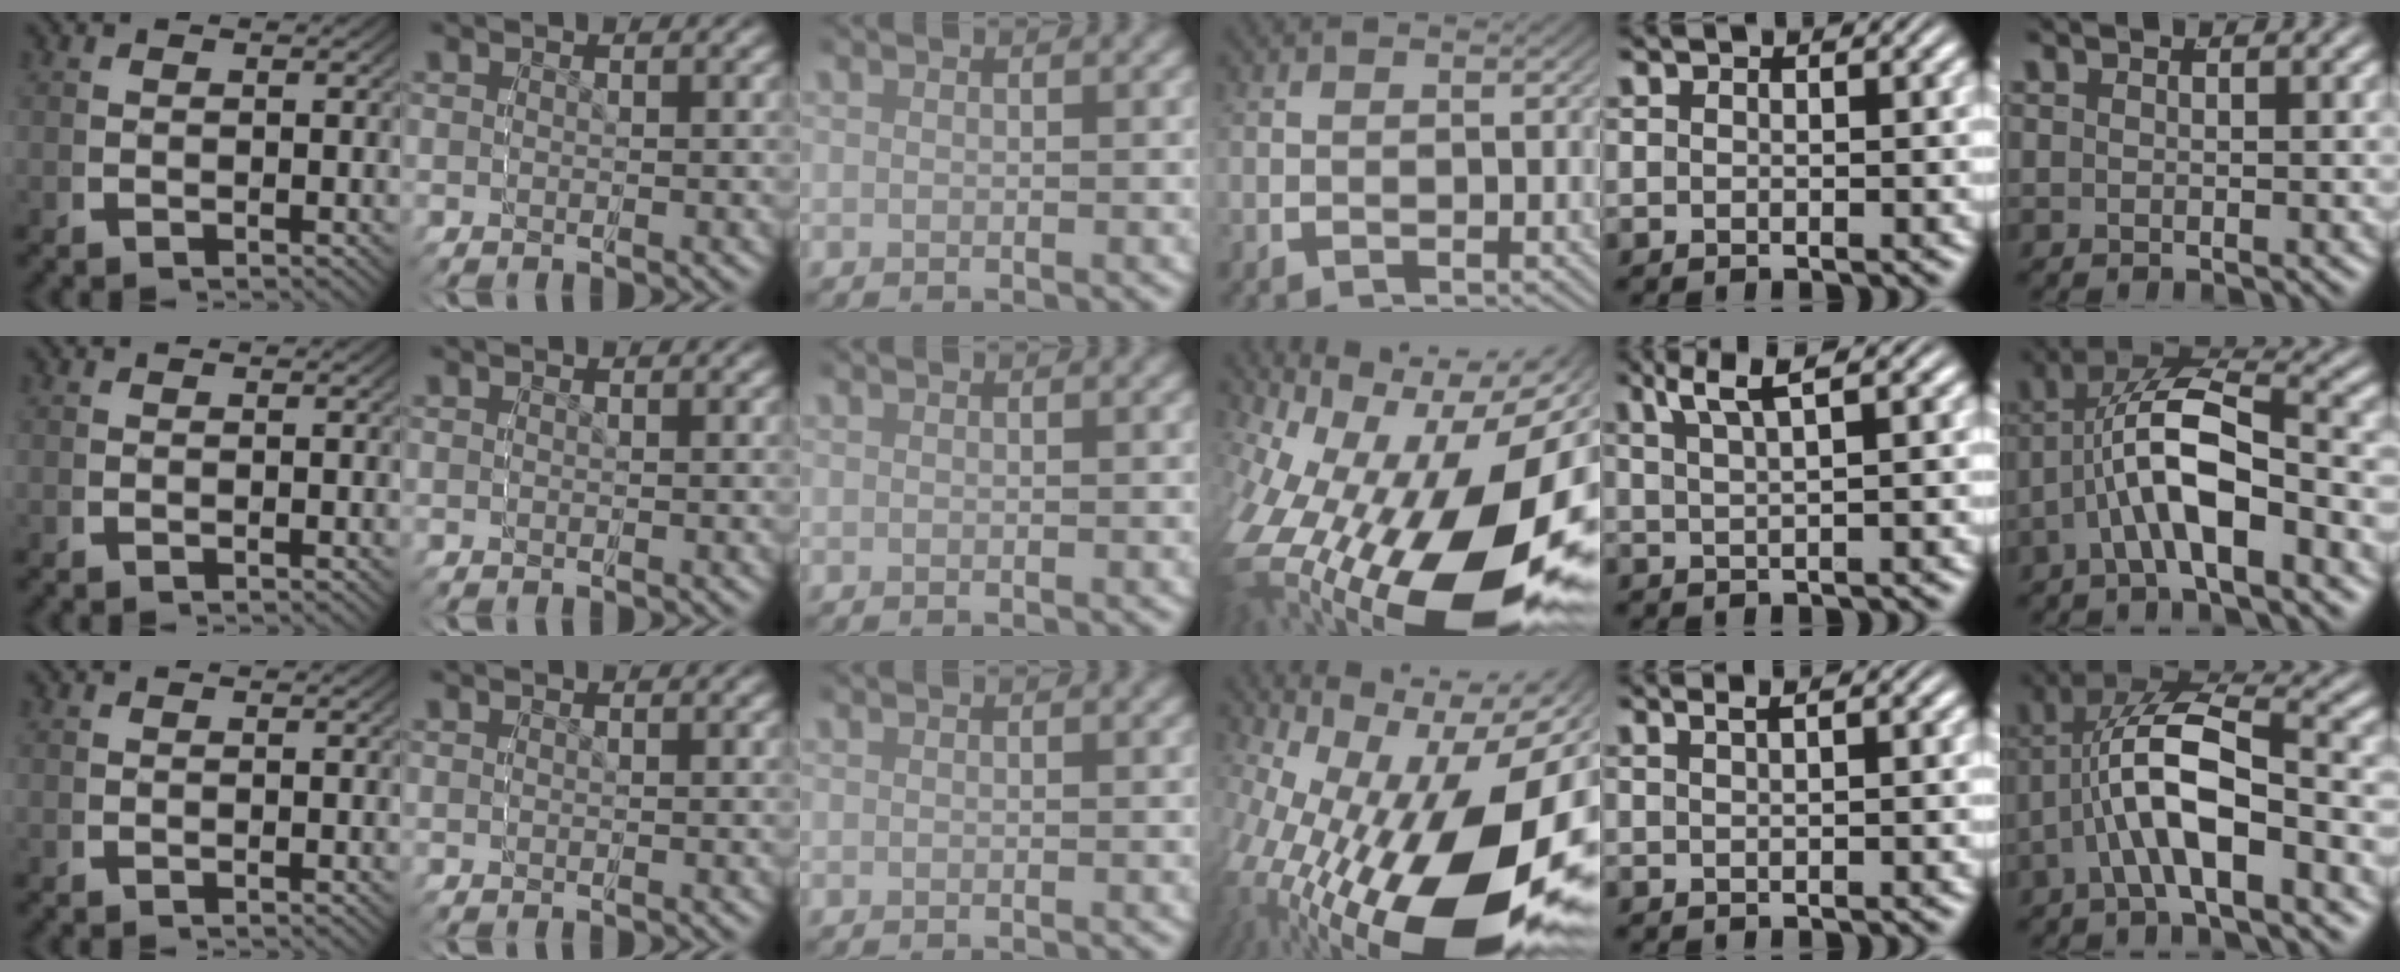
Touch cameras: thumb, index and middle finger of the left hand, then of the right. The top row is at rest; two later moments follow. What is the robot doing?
{"motion": "grasp_and_lifting", "object": "button"}